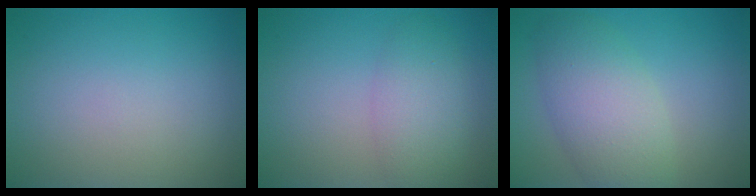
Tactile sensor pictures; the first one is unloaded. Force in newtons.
{"total": 3.6, "press": 3.6, "slide": 0.1}
{"total": 5.8, "press": 5.7, "slide": 0.4}